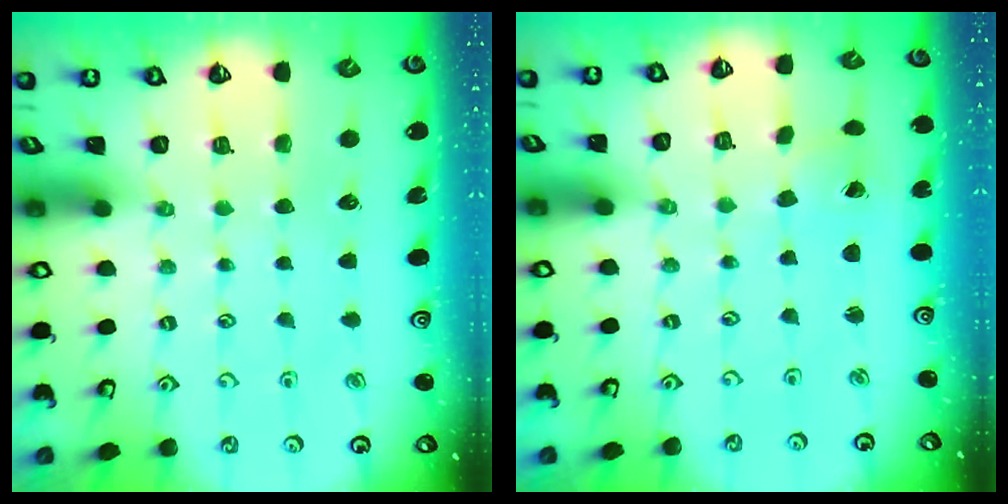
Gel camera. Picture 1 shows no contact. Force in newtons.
{"total": 0.9, "press": 0.9, "slide": 0.0}